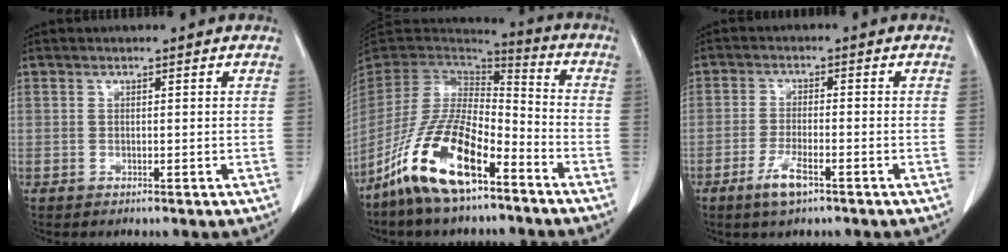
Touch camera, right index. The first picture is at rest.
{"total": 16.4, "force": [-9.8, 4.8, 12.2], "torque": [-0.245, -0.012, -0.185]}
{"total": 4.5, "force": [-2.7, 0.8, 3.5], "torque": [-0.073, -0.004, -0.048]}